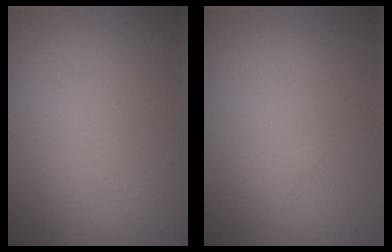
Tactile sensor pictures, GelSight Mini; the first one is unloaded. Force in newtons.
{"total": 0.0}